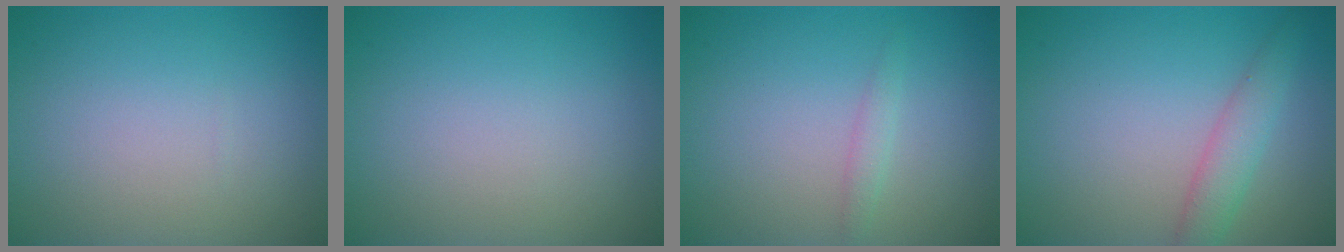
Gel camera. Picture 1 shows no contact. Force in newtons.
{"total": 0.0}
{"total": 1.0, "press": 1.0, "slide": 0.0}
{"total": 2.7, "press": 2.7, "slide": 0.2}